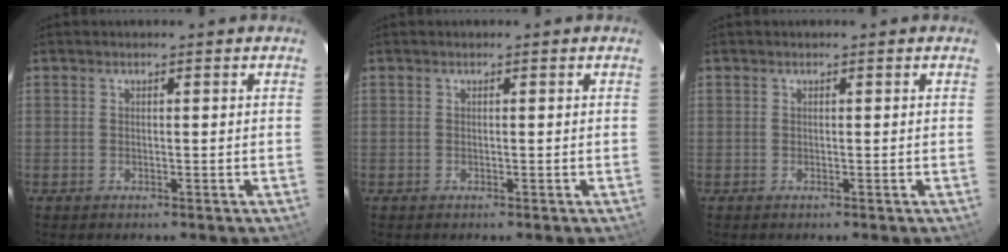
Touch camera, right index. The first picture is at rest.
{"total": 0.0}
{"total": 0.0}